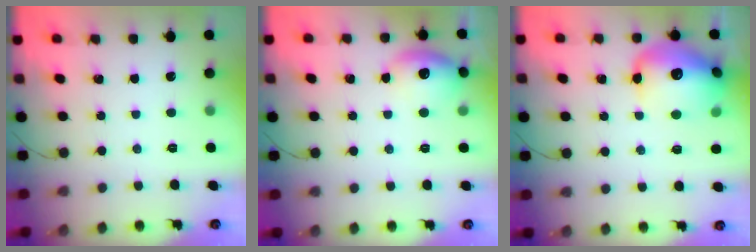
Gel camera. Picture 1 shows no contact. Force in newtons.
{"total": 10.7, "press": 10.6, "slide": 1.5}
{"total": 18.7, "press": 18.5, "slide": 2.3}